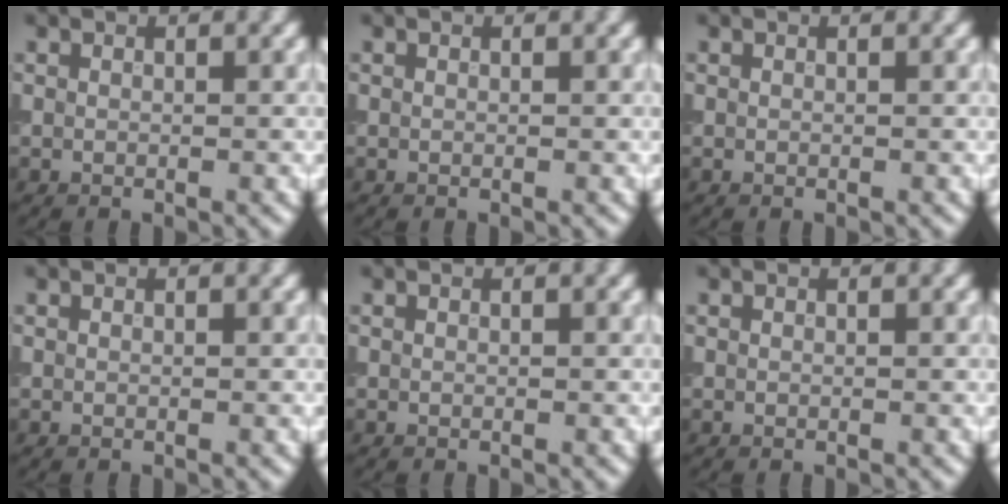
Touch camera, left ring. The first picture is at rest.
{"total": 0.0}
{"total": 0.0}
{"total": 0.0}
{"total": 0.0}
{"total": 0.0}